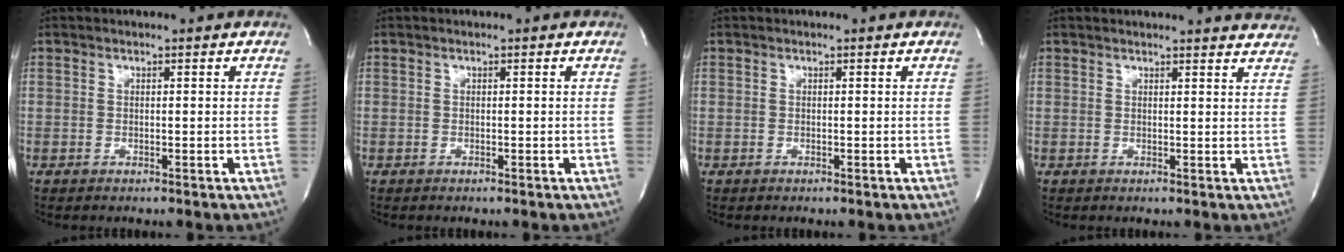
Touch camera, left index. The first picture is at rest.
{"total": 0.0}
{"total": 0.0}
{"total": 12.0, "force": [11.7, 1.3, 2.2], "torque": [-0.010, -0.025, 0.111]}